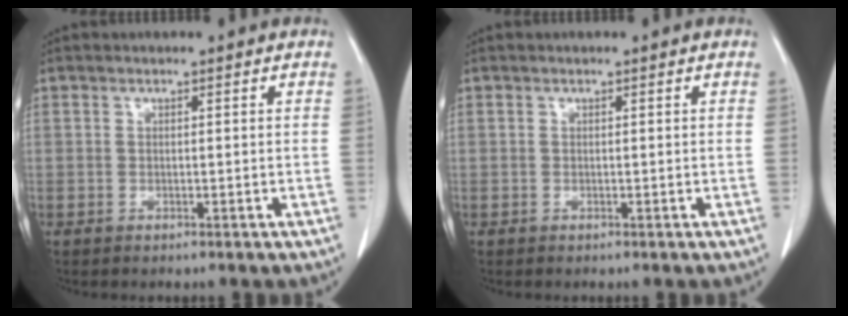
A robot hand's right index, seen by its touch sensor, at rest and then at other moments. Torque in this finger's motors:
{"motor_torque": [0.00, 0.00, 0.00, 0.00]}